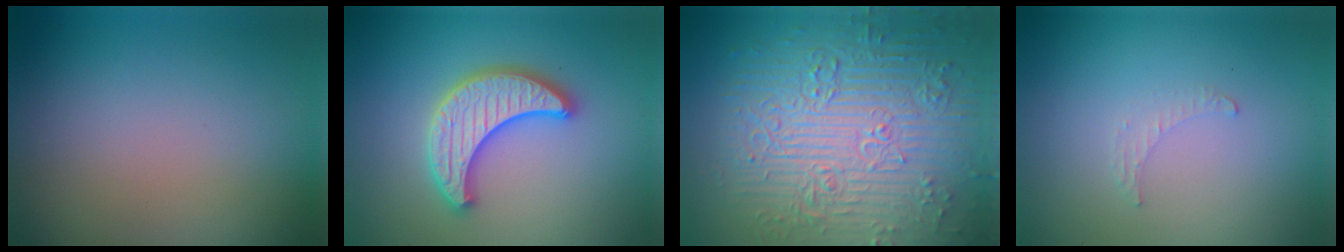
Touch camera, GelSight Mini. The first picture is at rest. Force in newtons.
{"total": 5.3, "press": 5.2, "slide": 0.9}
{"total": 11.0, "press": 7.3, "slide": 8.2}
{"total": 0.8, "press": 0.8, "slide": 0.3}